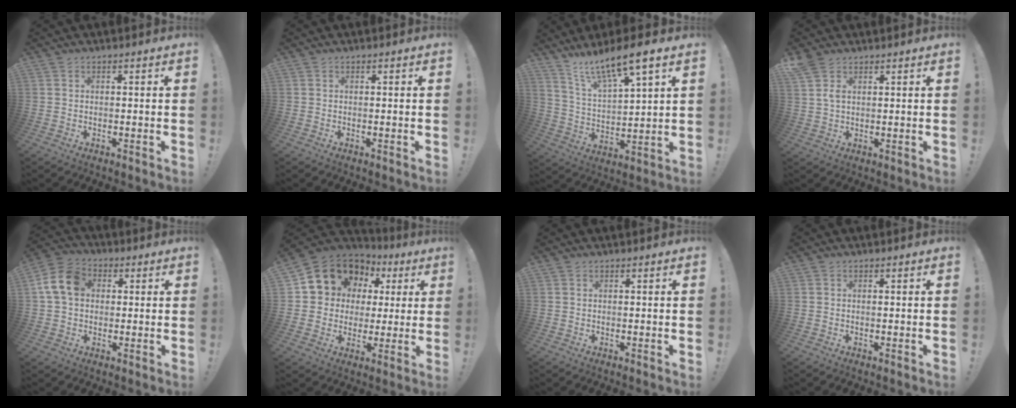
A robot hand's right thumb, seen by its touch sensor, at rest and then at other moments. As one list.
[{"total": 0.0}, {"total": 11.8, "force": [9.7, 1.6, 6.6], "torque": [-0.122, -0.070, 0.165]}, {"total": 4.4, "force": [2.7, 2.1, 2.7], "torque": [-0.051, -0.008, 0.051]}, {"total": 11.1, "force": [2.1, 8.5, 6.8], "torque": [-0.122, 0.013, 0.044]}, {"total": 11.9, "force": [6.0, 9.8, 3.3], "torque": [-0.051, -0.041, 0.128]}, {"total": 0.0}, {"total": 0.0}]